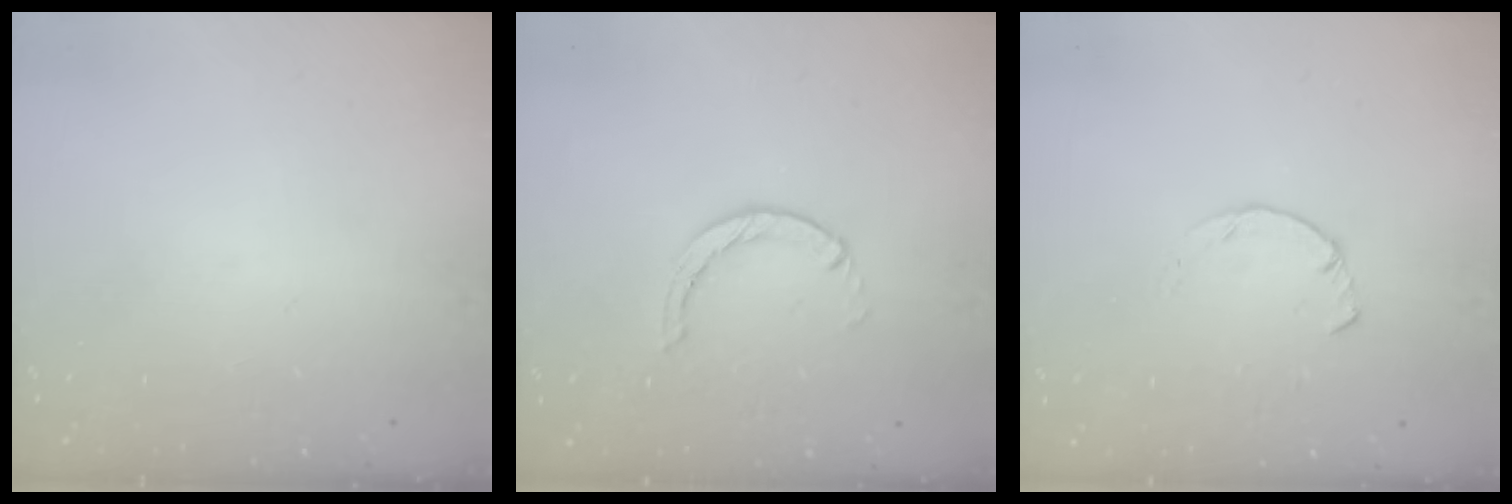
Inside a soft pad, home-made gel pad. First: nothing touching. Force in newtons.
{"total": 1.2, "press": 1.2, "slide": 0.2}
{"total": 2.3, "press": 2.3, "slide": 0.1}